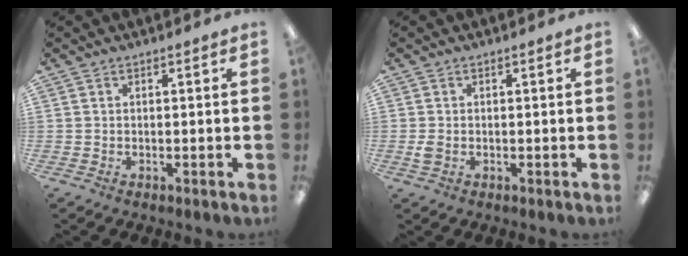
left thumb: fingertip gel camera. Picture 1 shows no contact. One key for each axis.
{"total": 2.2, "fx": -0.2, "fy": 1.4, "fz": 1.7, "tx": -0.037, "ty": 0.002, "tz": -0.006}